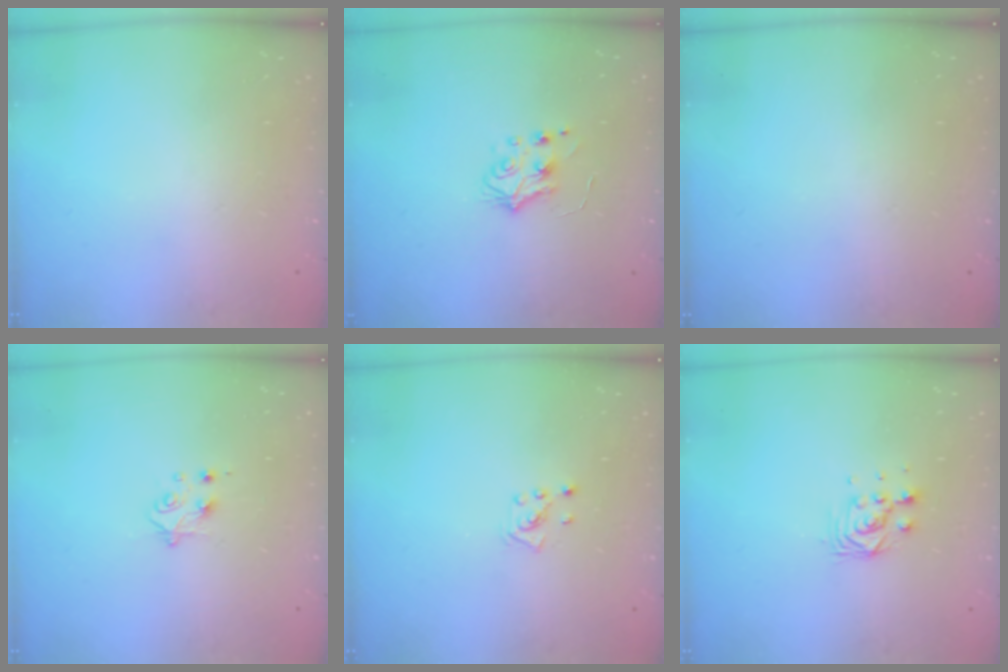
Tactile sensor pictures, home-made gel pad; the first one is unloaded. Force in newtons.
{"total": 5.3, "press": 5.2, "slide": 1.0}
{"total": 0.0}
{"total": 4.1, "press": 4.1, "slide": 0.5}
{"total": 2.1, "press": 2.0, "slide": 0.3}
{"total": 4.7, "press": 4.6, "slide": 0.6}